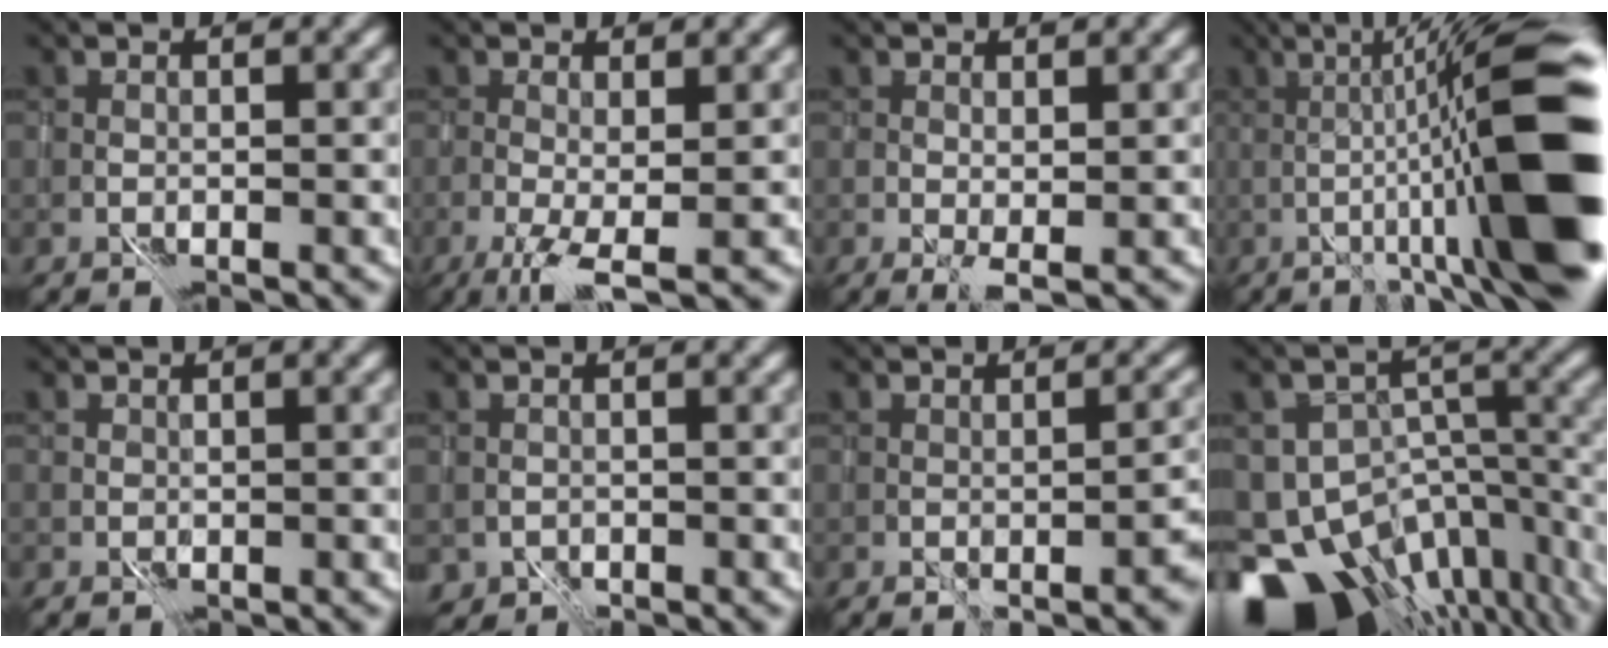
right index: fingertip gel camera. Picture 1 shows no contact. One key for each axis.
{"total": 2.9, "fx": 0.0, "fy": 0.4, "fz": 2.9, "tx": -0.050, "ty": 0.003, "tz": -0.003}
{"total": 1.4, "fx": 1.0, "fy": 0.0, "fz": 0.9, "tx": -0.020, "ty": 0.001, "tz": 0.020}
{"total": 14.2, "fx": 0.3, "fy": 2.2, "fz": 14.1, "tx": -0.171, "ty": 0.029, "tz": 0.006}
{"total": 0.9, "fx": 0.4, "fy": 0.6, "fz": 0.5, "tx": -0.004, "ty": 0.006, "tz": 0.007}
{"total": 1.3, "fx": -0.9, "fy": 1.0, "fz": 0.2, "tx": 0.001, "ty": -0.007, "tz": -0.011}
{"total": 2.1, "fx": -0.2, "fy": 0.4, "fz": 2.1, "tx": -0.021, "ty": 0.010, "tz": 0.004}
{"total": 15.6, "fx": -9.7, "fy": 9.9, "fz": 7.0, "tx": -0.130, "ty": -0.028, "tz": -0.098}